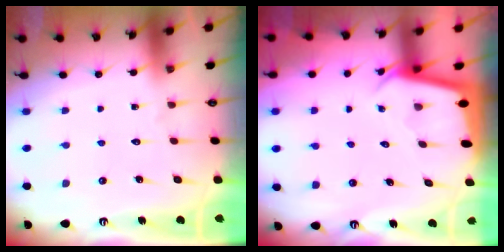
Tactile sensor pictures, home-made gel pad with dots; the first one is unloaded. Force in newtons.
{"total": 2.3, "press": 2.3, "slide": 0.1}